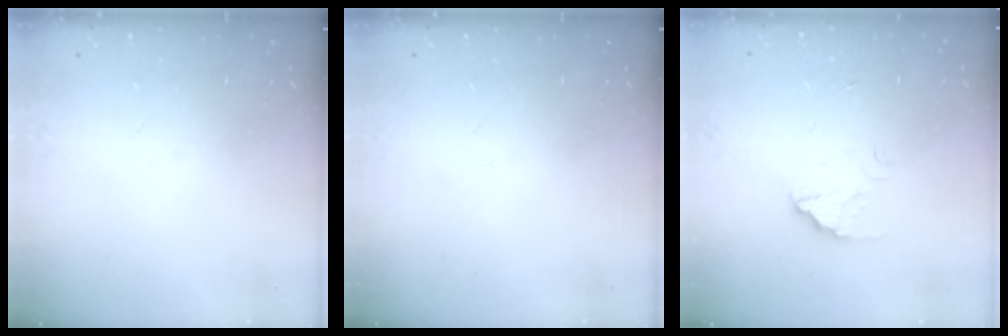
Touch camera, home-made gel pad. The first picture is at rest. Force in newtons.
{"total": 0.0}
{"total": 1.9, "press": 1.9, "slide": 0.1}